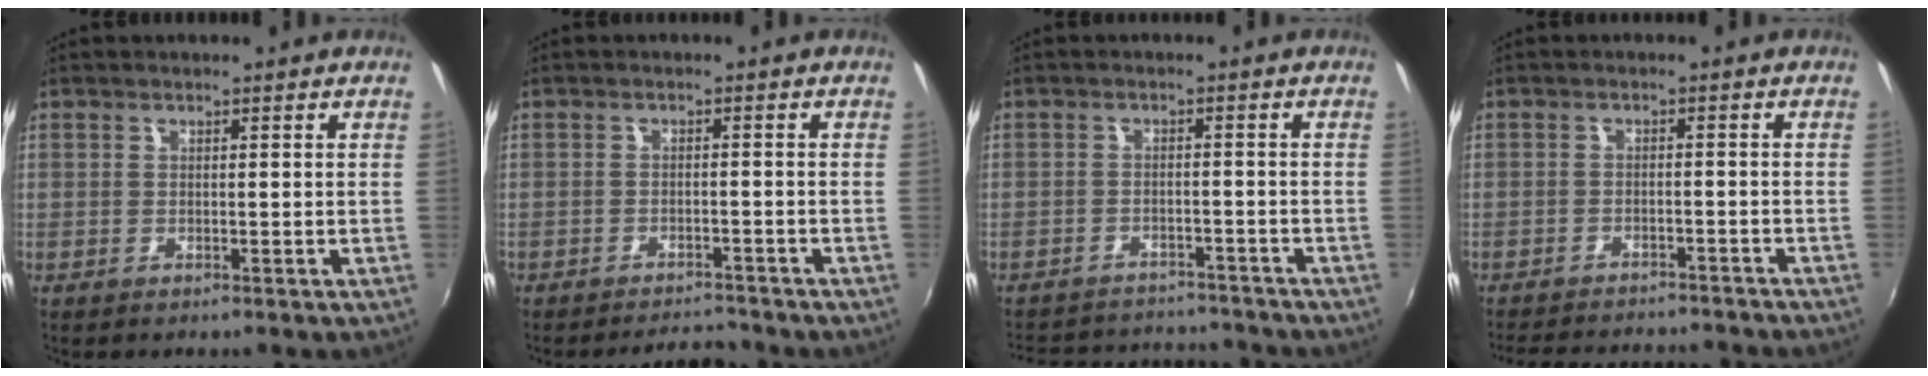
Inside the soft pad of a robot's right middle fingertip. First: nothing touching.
{"total": 4.8, "force": [-4.7, 1.0, 0.8], "torque": [-0.029, 0.003, -0.069]}
{"total": 14.0, "force": [-12.6, 4.5, 4.2], "torque": [-0.100, 0.023, -0.169]}
{"total": 14.6, "force": [-13.0, 2.9, 5.8], "torque": [-0.120, -0.013, -0.176]}